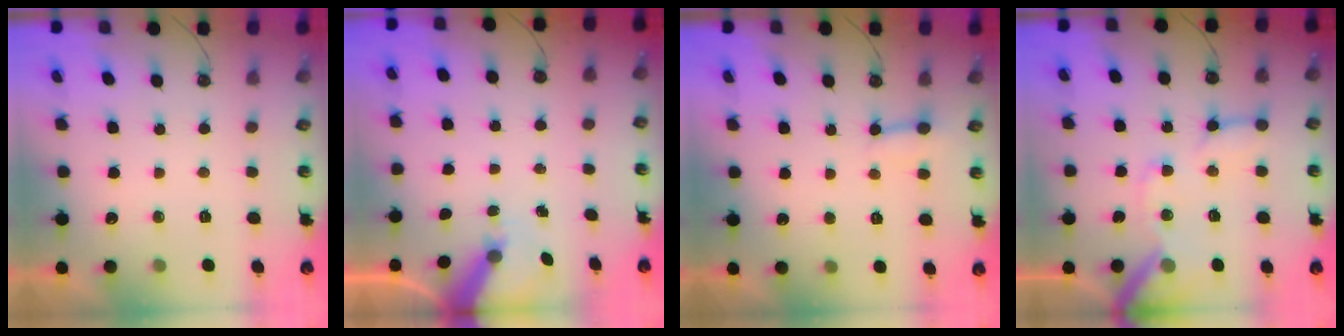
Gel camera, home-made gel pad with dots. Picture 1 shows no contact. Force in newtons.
{"total": 6.4, "press": 6.4, "slide": 0.3}
{"total": 2.7, "press": 2.6, "slide": 0.6}
{"total": 13.2, "press": 13.1, "slide": 1.9}